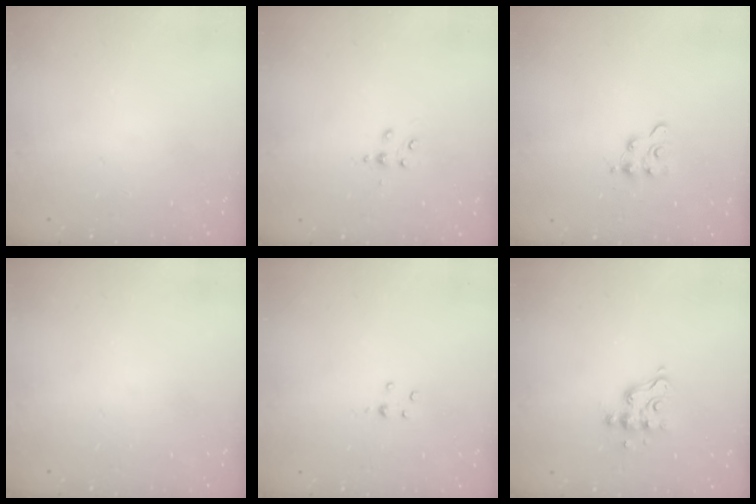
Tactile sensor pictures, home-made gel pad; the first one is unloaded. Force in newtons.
{"total": 3.2, "press": 3.2, "slide": 0.5}
{"total": 4.7, "press": 4.6, "slide": 0.6}
{"total": 0.0}
{"total": 2.5, "press": 2.5, "slide": 0.3}
{"total": 7.2, "press": 7.2, "slide": 0.2}